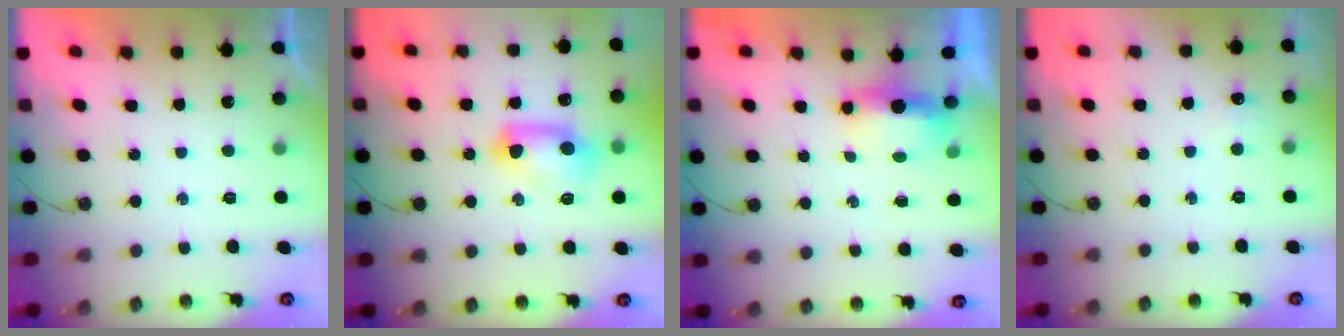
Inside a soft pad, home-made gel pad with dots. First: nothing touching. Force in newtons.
{"total": 17.6, "press": 12.2, "slide": 12.7}
{"total": 5.2, "press": 5.0, "slide": 1.4}
{"total": 4.3, "press": 4.2, "slide": 0.7}